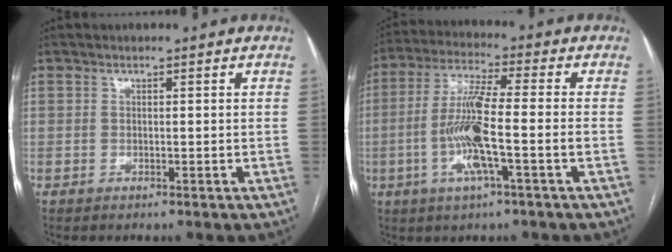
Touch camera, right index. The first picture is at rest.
{"total": 10.6, "force": [-2.4, 0.5, 10.3], "torque": [-0.207, 0.000, -0.053]}